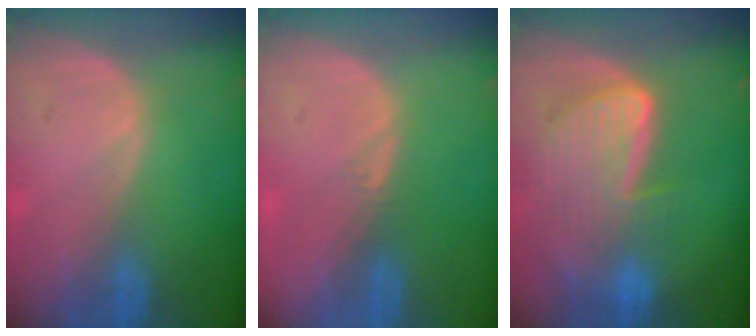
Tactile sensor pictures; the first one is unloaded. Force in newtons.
{"total": 0.5, "press": 0.5, "slide": 0.2}
{"total": 9.2, "press": 8.0, "slide": 4.7}